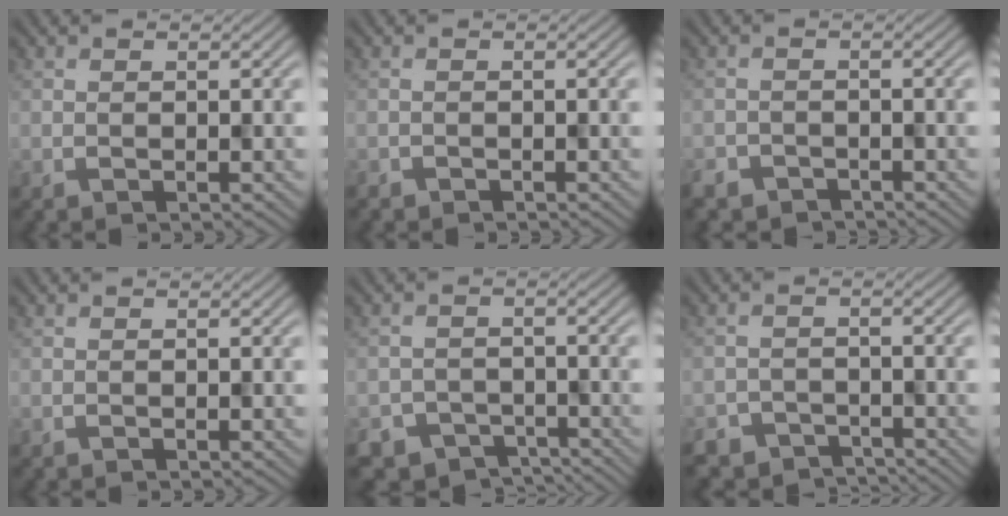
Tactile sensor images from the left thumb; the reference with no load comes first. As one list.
[{"total": 1.0, "force": [-0.9, 0.1, -0.3], "torque": [0.006, -0.002, -0.014]}, {"total": 3.2, "force": [-2.8, 1.5, 0.1], "torque": [0.000, -0.007, -0.048]}, {"total": 0.0}, {"total": 6.0, "force": [-4.8, 3.4, 0.9], "torque": [-0.008, -0.013, -0.064]}, {"total": 5.0, "force": [-4.5, 2.2, 0.3], "torque": [0.001, -0.006, -0.067]}]